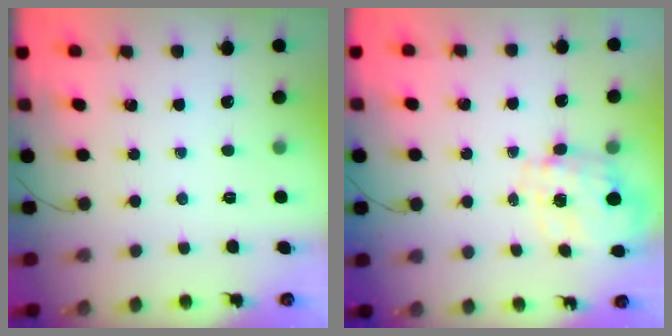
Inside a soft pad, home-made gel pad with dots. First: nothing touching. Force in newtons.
{"total": 2.7, "press": 2.5, "slide": 1.1}